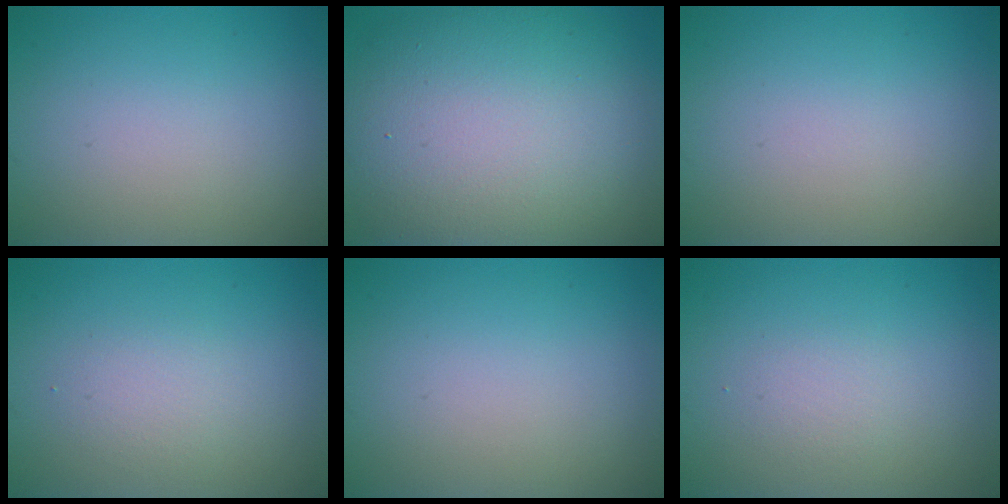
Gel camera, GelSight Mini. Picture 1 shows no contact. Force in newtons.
{"total": 14.1, "press": 14.1, "slide": 0.9}
{"total": 0.0}
{"total": 1.7, "press": 1.7, "slide": 0.1}
{"total": 0.0}
{"total": 1.2, "press": 1.2, "slide": 0.0}